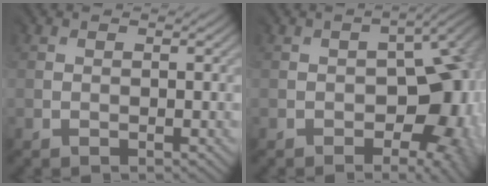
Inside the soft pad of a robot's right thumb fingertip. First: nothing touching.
{"total": 14.8, "force": [-4.8, 8.7, 11.0], "torque": [-0.083, 0.001, -0.046]}